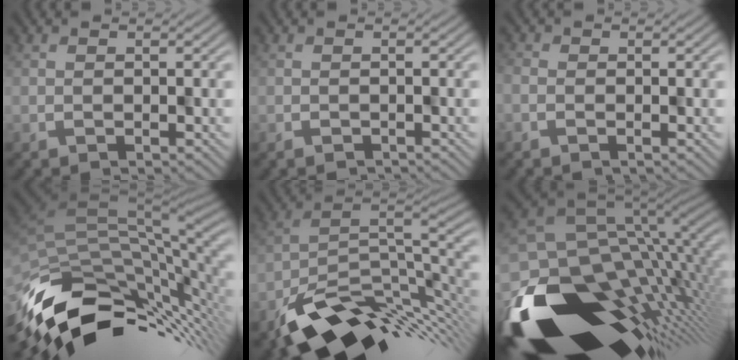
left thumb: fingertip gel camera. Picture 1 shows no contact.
{"total": 0.8, "force": [-0.8, 0.2, 0.2], "torque": [-0.004, 0.000, -0.012]}
{"total": 0.7, "force": [-0.6, 0.3, 0.2], "torque": [-0.004, -0.001, -0.013]}
{"total": 13.9, "force": [-4.1, 6.9, 11.4], "torque": [-0.229, -0.024, -0.065]}
{"total": 12.6, "force": [-6.6, 5.8, 8.9], "torque": [-0.156, -0.023, -0.100]}
{"total": 18.2, "force": [-6.0, 10.5, 13.6], "torque": [-0.305, -0.057, -0.056]}